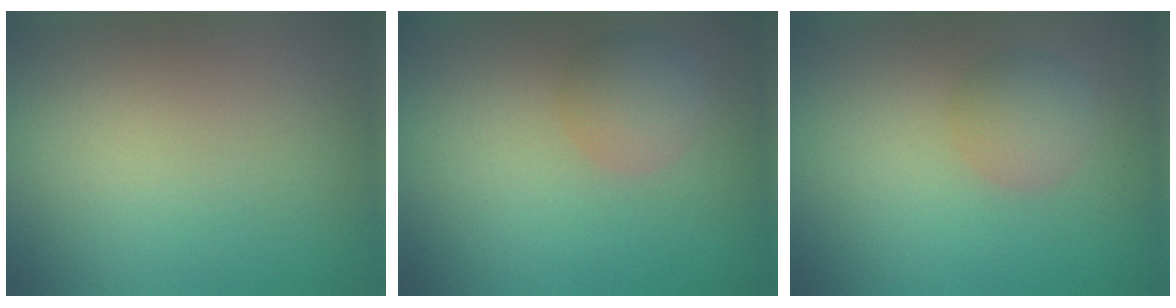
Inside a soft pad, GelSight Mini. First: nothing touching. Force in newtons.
{"total": 2.6, "press": 2.6, "slide": 0.0}
{"total": 2.5, "press": 2.5, "slide": 0.0}